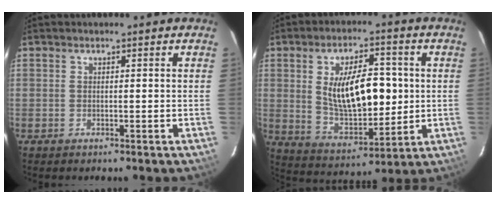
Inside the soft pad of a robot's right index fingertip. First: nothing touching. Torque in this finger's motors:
{"motor_torque": [0.89, 0.39, 0.63, 0.21]}